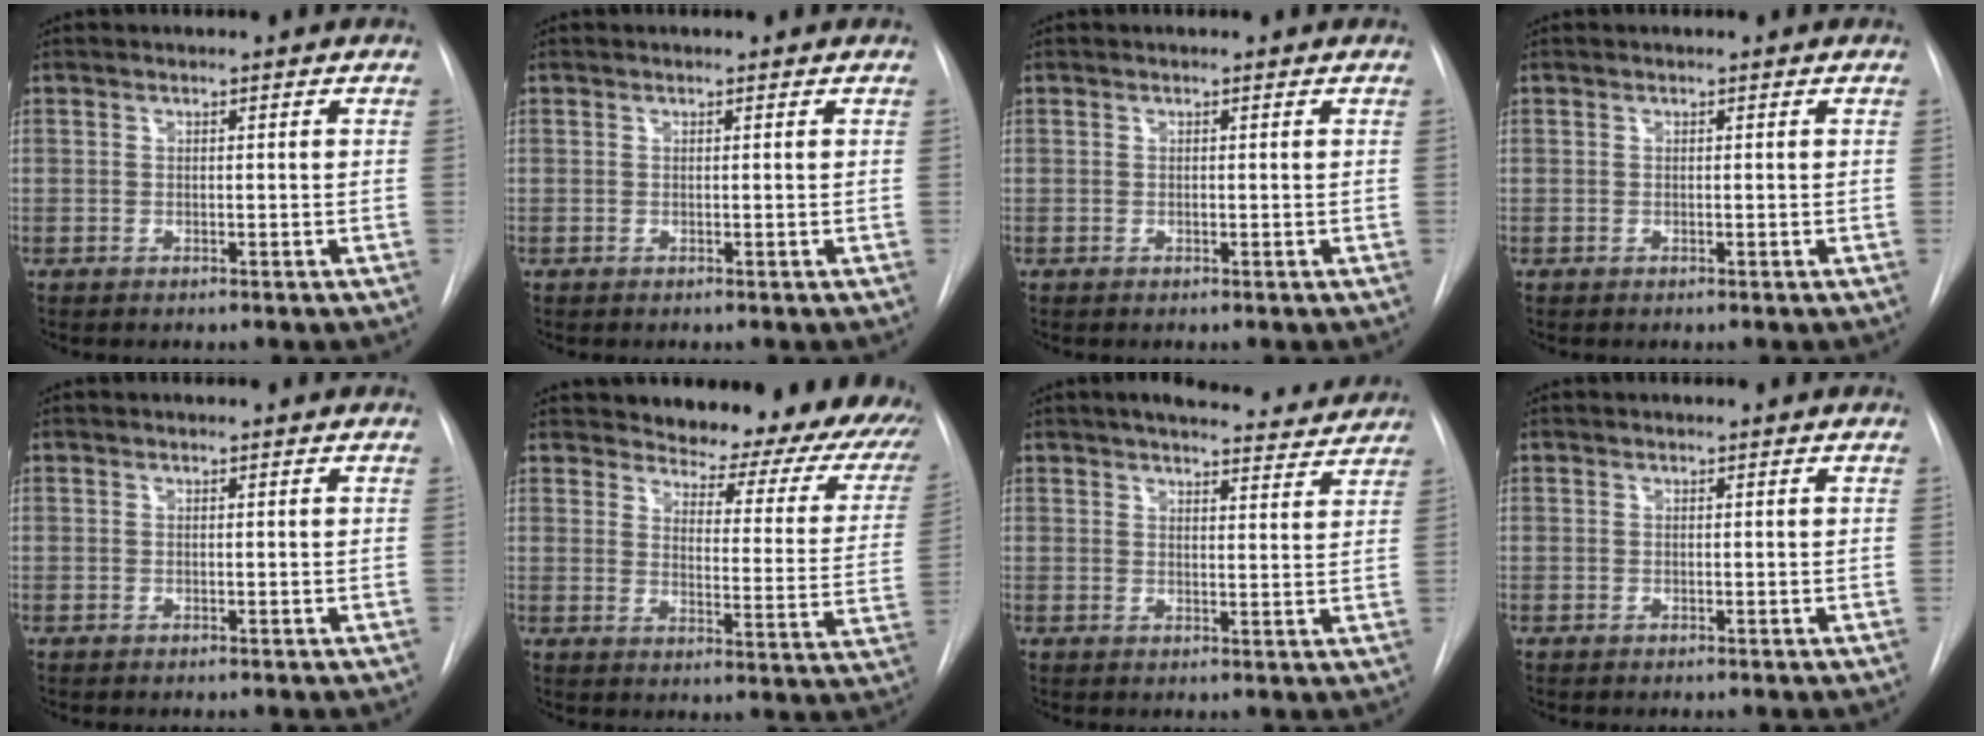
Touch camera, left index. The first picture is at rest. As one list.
[{"total": 0.7, "force": [0.7, 0.2, 0.1], "torque": [-0.006, 0.011, 0.008]}, {"total": 0.0}, {"total": 0.0}, {"total": 0.0}, {"total": 22.2, "force": [19.2, 6.9, 8.9], "torque": [-0.110, -0.066, 0.211]}, {"total": 15.1, "force": [13.8, 3.2, 5.2], "torque": [-0.054, 0.007, 0.165]}, {"total": 0.0}]